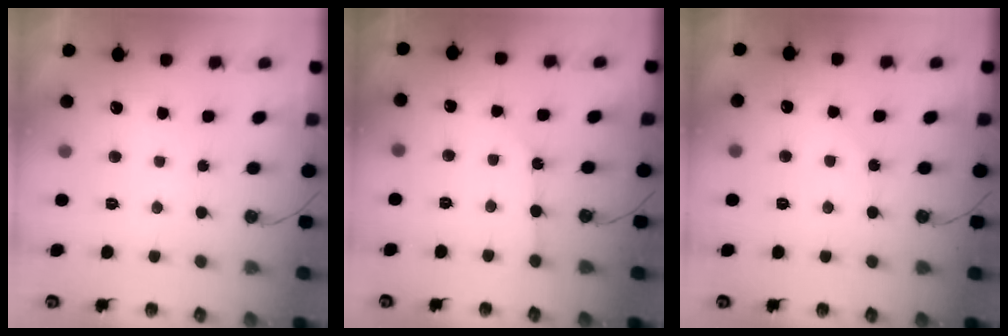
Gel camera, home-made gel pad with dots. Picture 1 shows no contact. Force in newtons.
{"total": 4.6, "press": 4.6, "slide": 0.4}
{"total": 4.7, "press": 4.6, "slide": 0.6}